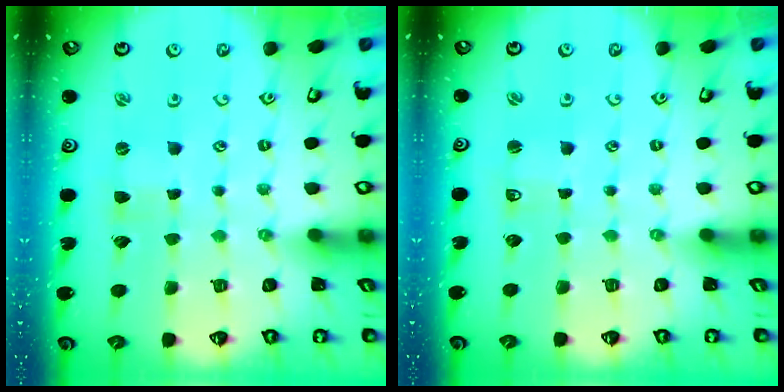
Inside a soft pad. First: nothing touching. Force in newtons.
{"total": 2.0, "press": 2.0, "slide": 0.3}